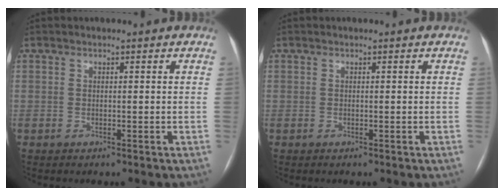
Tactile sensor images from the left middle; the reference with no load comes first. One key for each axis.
{"total": 0.0}